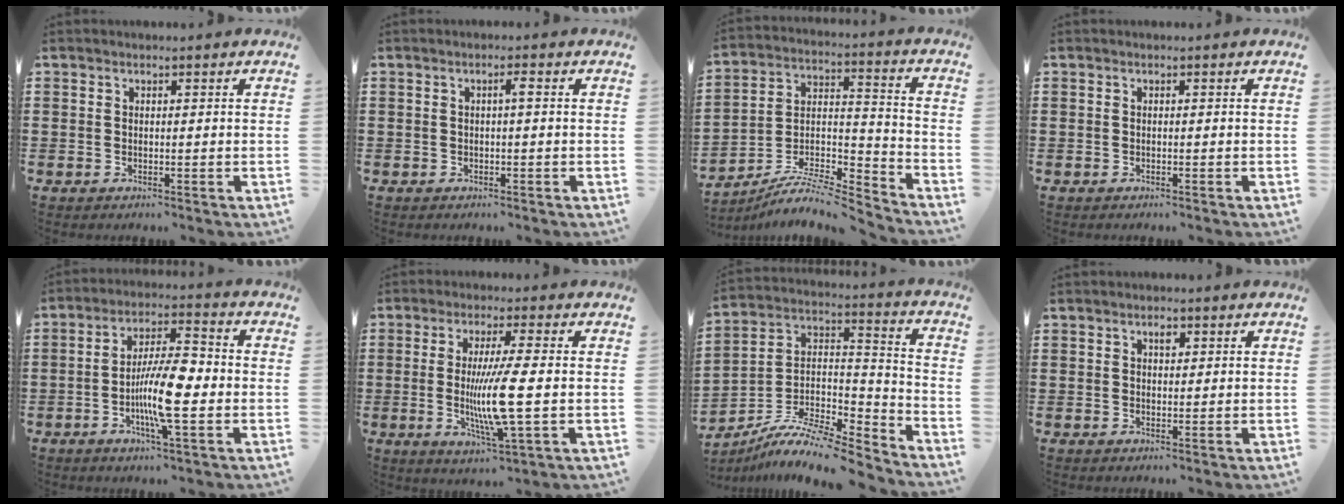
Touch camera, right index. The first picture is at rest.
{"total": 1.2, "force": [0.0, 0.0, 1.2], "torque": [-0.024, 0.002, -0.001]}
{"total": 7.8, "force": [-7.1, 1.7, 2.8], "torque": [-0.054, 0.008, -0.143]}
{"total": 0.0}
{"total": 10.2, "force": [-2.2, 2.5, 9.7], "torque": [-0.189, -0.003, -0.044]}
{"total": 9.3, "force": [-1.0, 0.5, 9.3], "torque": [-0.186, -0.023, -0.026]}
{"total": 9.8, "force": [-8.3, 2.2, 4.9], "torque": [-0.098, 0.011, -0.169]}
{"total": 1.3, "force": [0.6, 0.7, 1.0], "torque": [-0.013, 0.002, 0.008]}